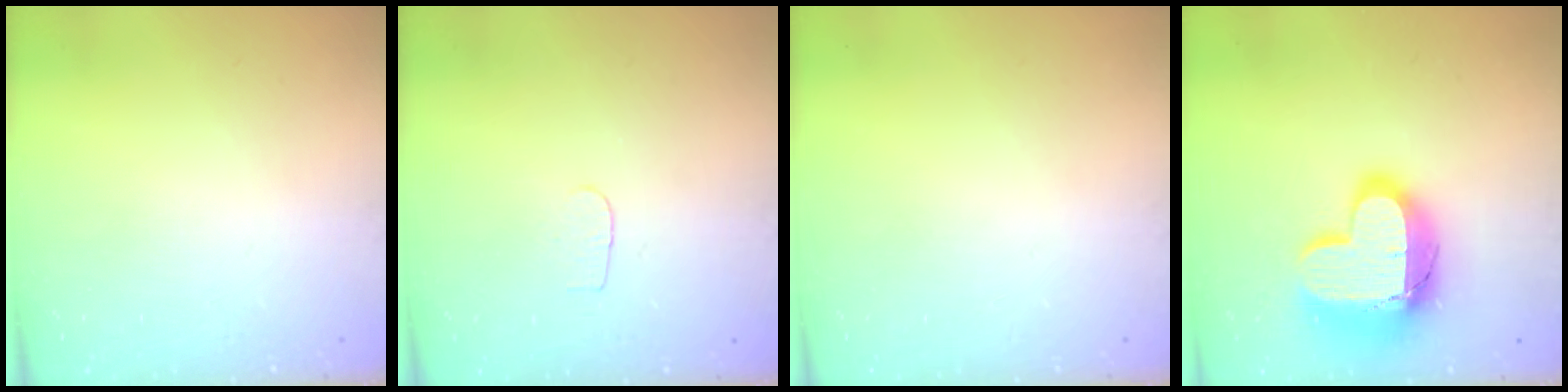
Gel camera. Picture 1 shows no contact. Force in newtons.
{"total": 3.1, "press": 3.1, "slide": 0.2}
{"total": 0.0}
{"total": 18.5, "press": 18.5, "slide": 1.2}